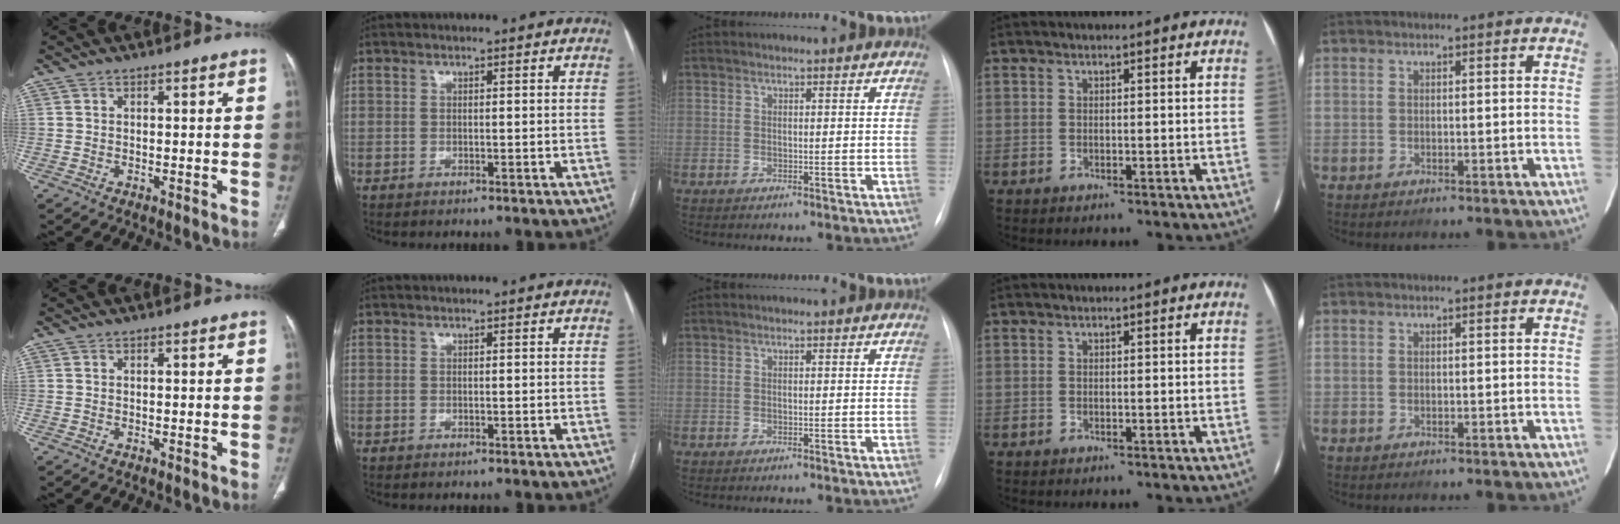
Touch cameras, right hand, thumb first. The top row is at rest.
{}